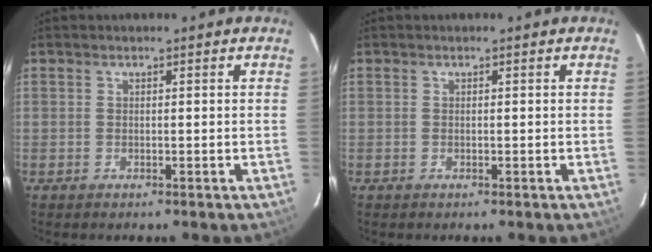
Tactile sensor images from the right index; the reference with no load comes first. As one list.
[{"total": 0.0}]